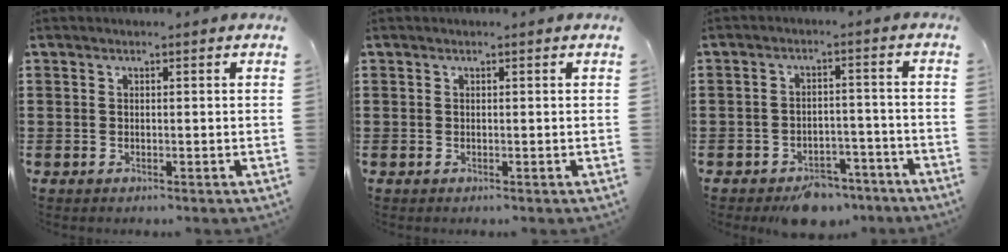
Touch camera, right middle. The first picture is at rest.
{"total": 0.0}
{"total": 4.8, "force": [-4.3, 1.5, 1.4], "torque": [-0.022, 0.012, -0.083]}